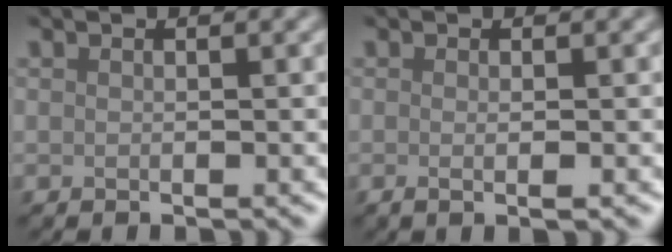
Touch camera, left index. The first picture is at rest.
{"total": 1.4, "force": [-0.2, 0.3, 1.4], "torque": [-0.020, -0.004, -0.005]}